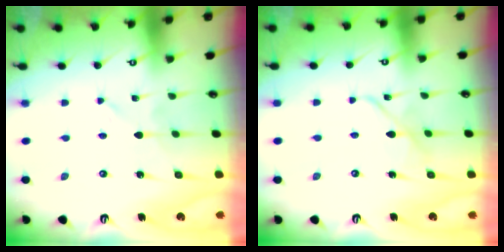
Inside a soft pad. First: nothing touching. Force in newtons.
{"total": 6.7, "press": 6.7, "slide": 0.4}